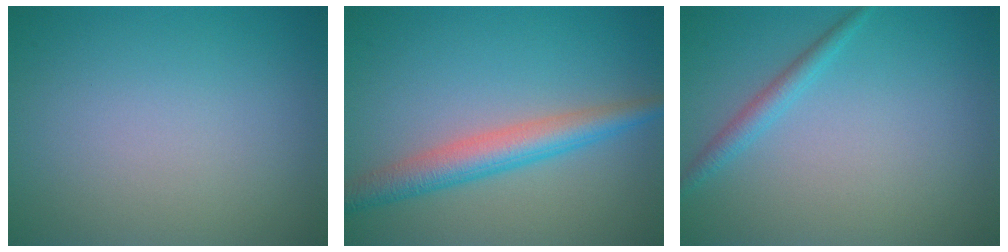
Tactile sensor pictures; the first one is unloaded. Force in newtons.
{"total": 4.3, "press": 4.3, "slide": 0.1}
{"total": 1.6, "press": 1.6, "slide": 0.1}